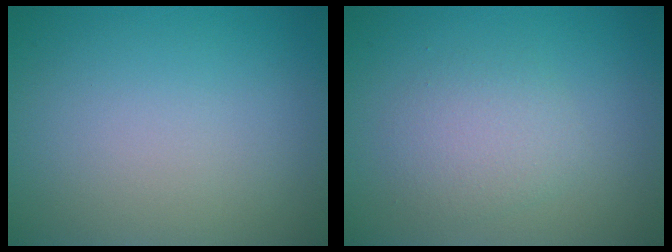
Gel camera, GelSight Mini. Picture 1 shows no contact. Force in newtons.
{"total": 2.4, "press": 2.4, "slide": 0.0}